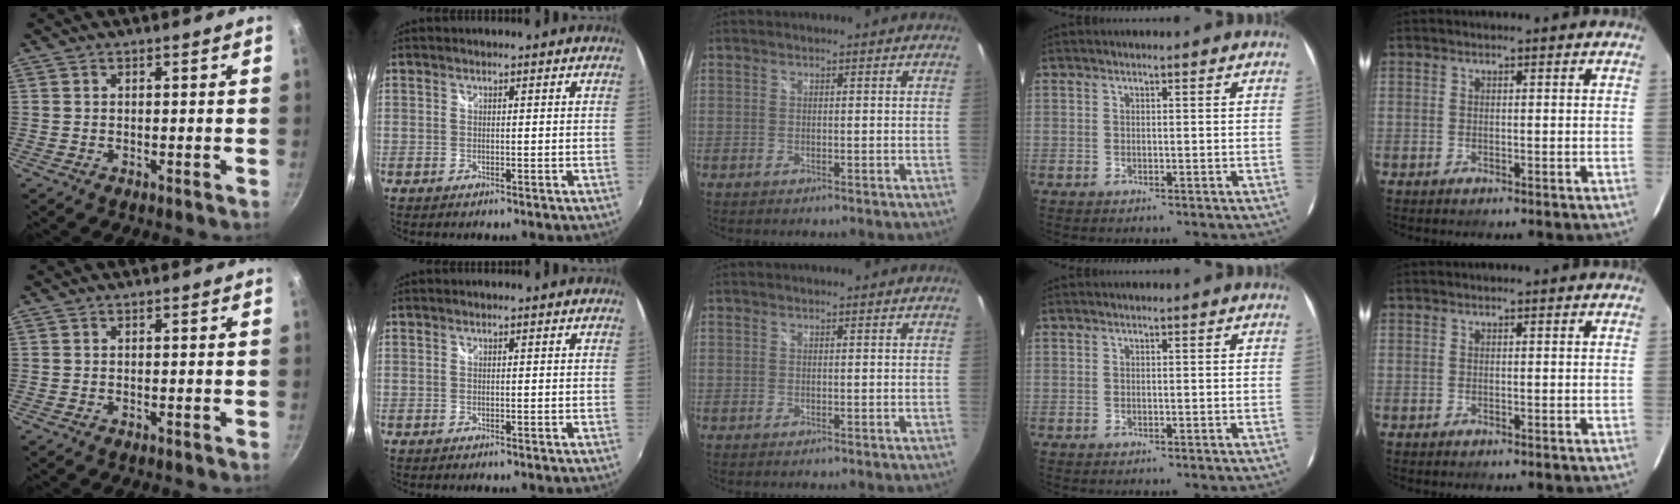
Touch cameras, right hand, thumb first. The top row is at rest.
{}